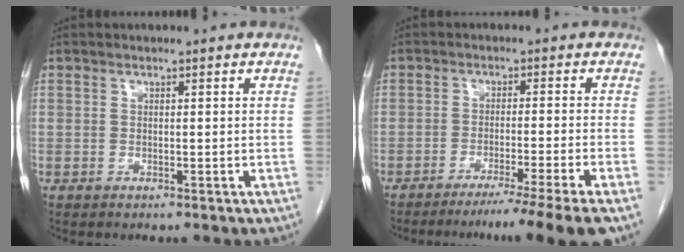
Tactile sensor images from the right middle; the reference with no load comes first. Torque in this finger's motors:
{"motor_torque": [1.16, -0.98, 0.10, 0.08]}